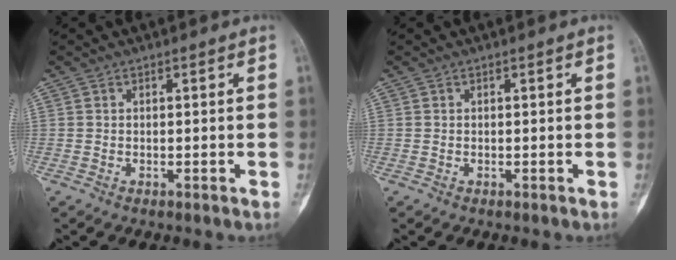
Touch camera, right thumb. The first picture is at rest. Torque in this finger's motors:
{"motor_torque": [0.02, 0.03, -0.02, -0.04, 0.00]}